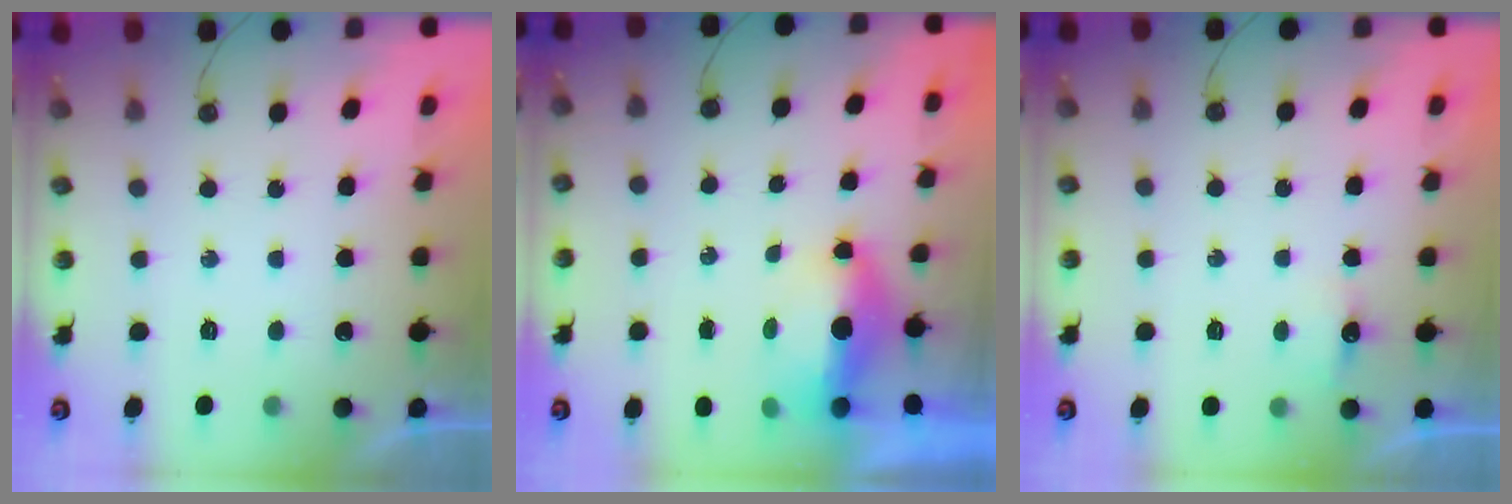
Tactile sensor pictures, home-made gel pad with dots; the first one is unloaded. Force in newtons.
{"total": 15.1, "press": 8.0, "slide": 12.8}
{"total": 2.8, "press": 2.7, "slide": 0.4}